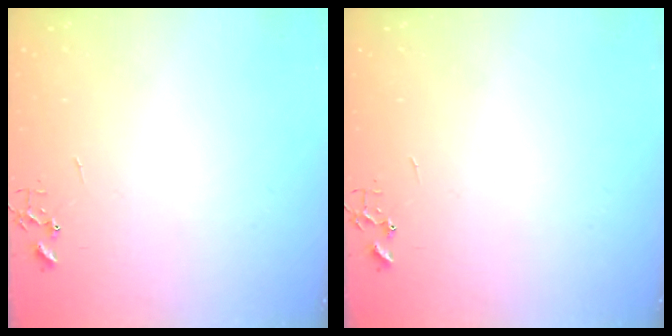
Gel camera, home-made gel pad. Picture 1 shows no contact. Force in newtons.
{"total": 0.0}